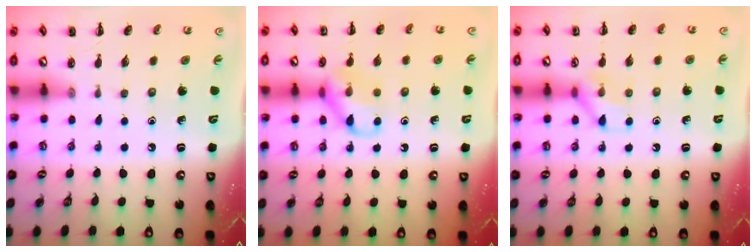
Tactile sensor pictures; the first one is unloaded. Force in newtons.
{"total": 11.9, "press": 11.8, "slide": 1.5}
{"total": 8.4, "press": 8.3, "slide": 0.5}